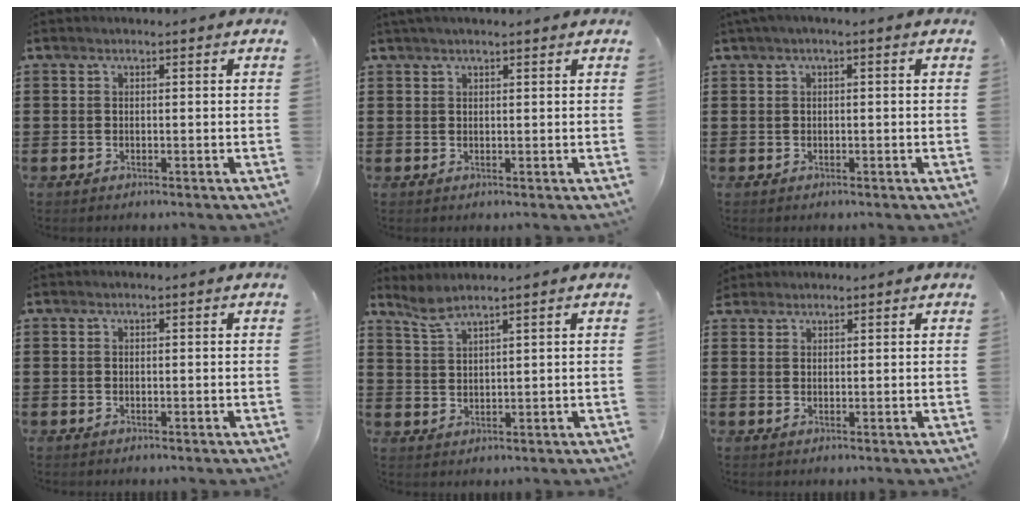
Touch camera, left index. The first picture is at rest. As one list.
[{"total": 1.3, "force": [1.1, 0.1, 0.7], "torque": [-0.016, 0.001, 0.020]}, {"total": 1.1, "force": [-0.2, 0.1, 1.1], "torque": [-0.016, -0.002, -0.004]}, {"total": 0.0}, {"total": 2.8, "force": [2.4, 0.2, 1.4], "torque": [-0.035, -0.001, 0.046]}, {"total": 1.5, "force": [1.4, 0.5, 0.0], "torque": [-0.005, 0.002, 0.029]}]